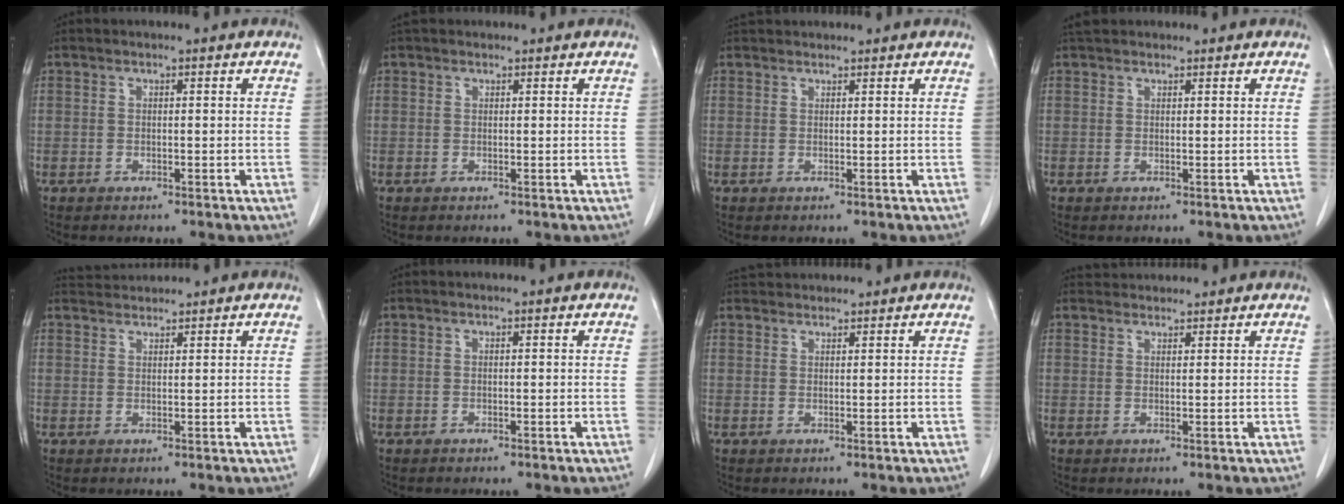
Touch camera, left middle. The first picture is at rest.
{"total": 1.7, "force": [1.5, 0.8, 0.2], "torque": [-0.005, 0.023, 0.024]}
{"total": 3.0, "force": [2.8, 0.8, 0.4], "torque": [-0.003, 0.031, 0.047]}
{"total": 2.6, "force": [2.3, 1.0, 0.5], "torque": [-0.009, 0.024, 0.038]}
{"total": 2.7, "force": [2.6, -0.3, -0.4], "torque": [-0.005, 0.013, 0.055]}
{"total": 0.0}
{"total": 3.7, "force": [3.7, 0.7, 0.2], "torque": [-0.007, 0.030, 0.065]}
{"total": 3.3, "force": [3.3, 0.5, 0.0], "torque": [-0.005, 0.027, 0.059]}